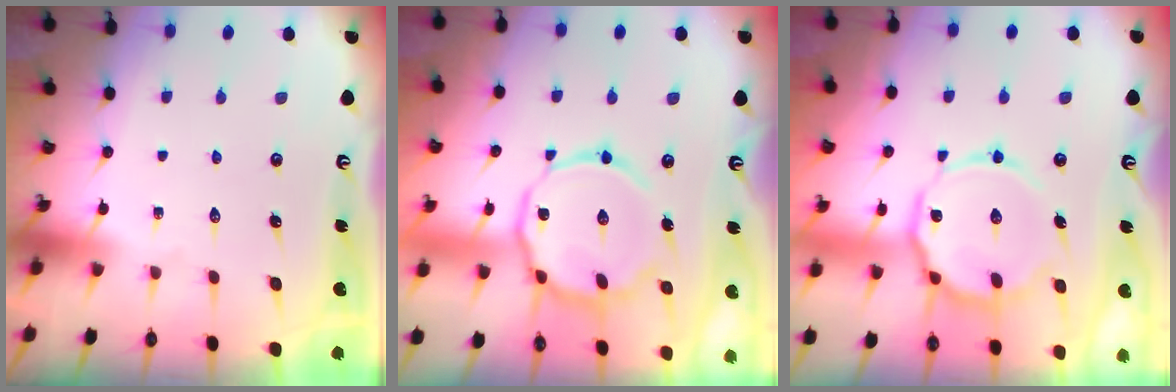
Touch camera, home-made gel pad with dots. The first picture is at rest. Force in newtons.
{"total": 13.7, "press": 13.6, "slide": 1.2}
{"total": 13.6, "press": 13.6, "slide": 1.1}